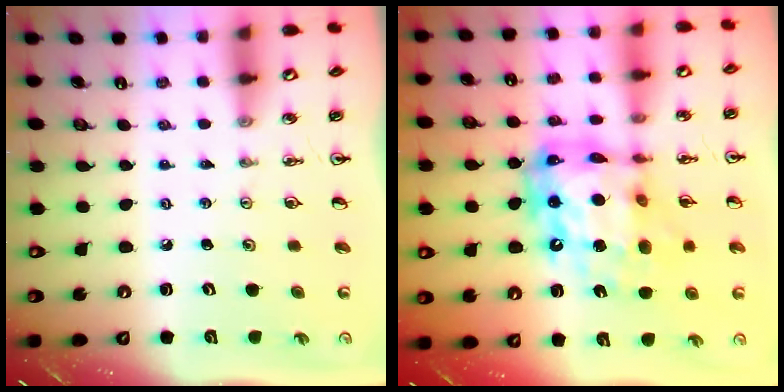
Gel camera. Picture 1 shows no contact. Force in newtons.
{"total": 19.1, "press": 19.0, "slide": 2.0}